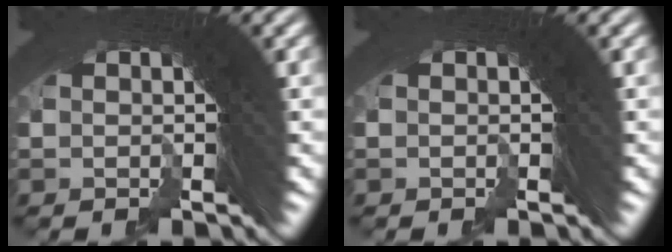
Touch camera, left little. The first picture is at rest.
{"total": 0.0}